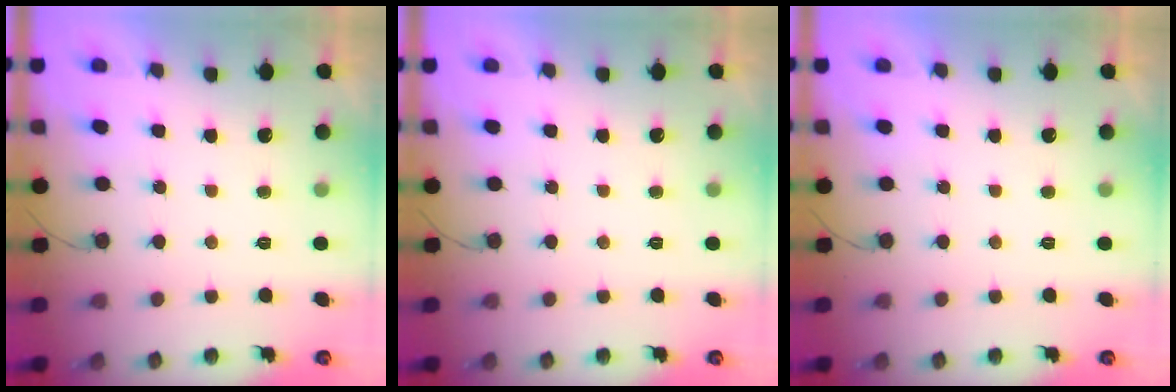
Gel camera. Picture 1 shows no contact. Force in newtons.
{"total": 0.0}
{"total": 0.0}